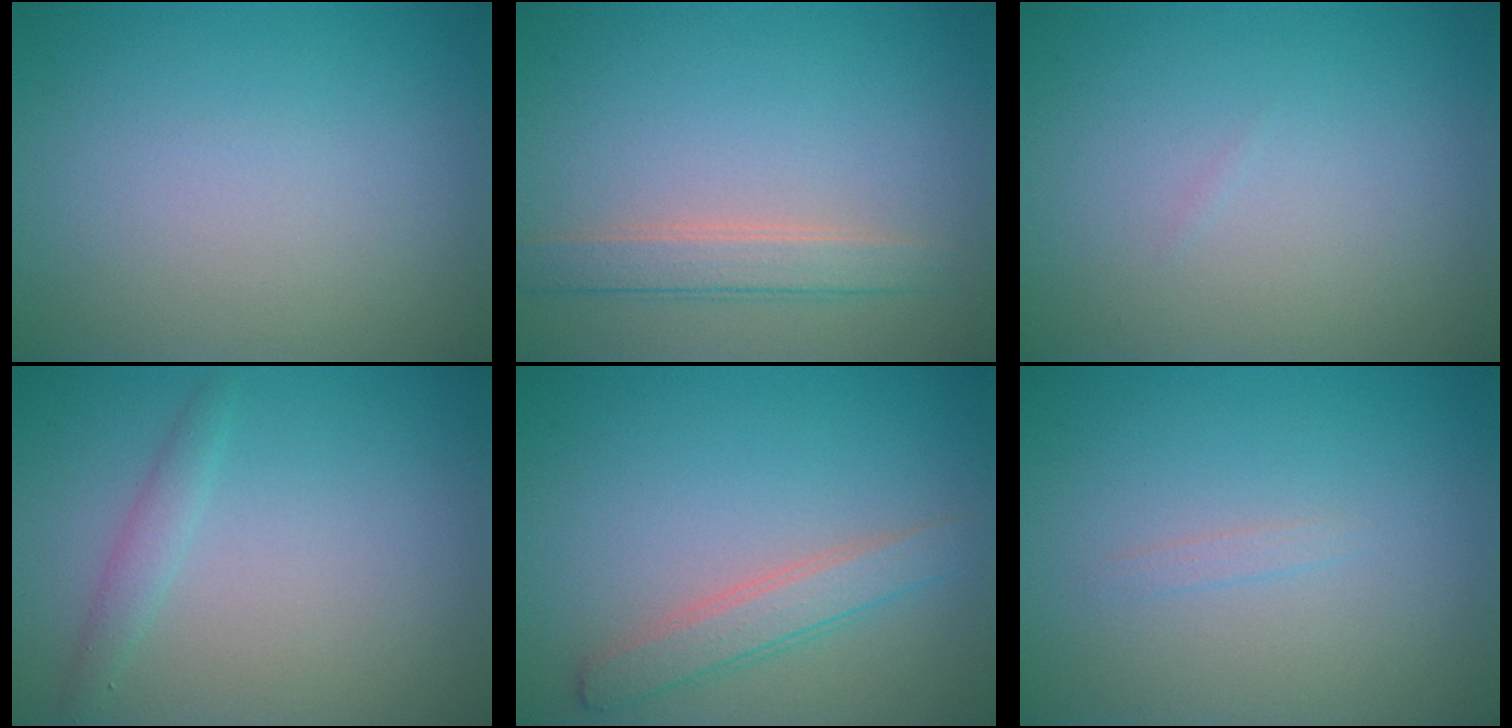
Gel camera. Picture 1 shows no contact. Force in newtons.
{"total": 2.6, "press": 2.6, "slide": 0.2}
{"total": 0.0}
{"total": 1.3, "press": 1.3, "slide": 0.1}
{"total": 2.6, "press": 2.6, "slide": 0.1}
{"total": 0.6, "press": 0.6, "slide": 0.1}